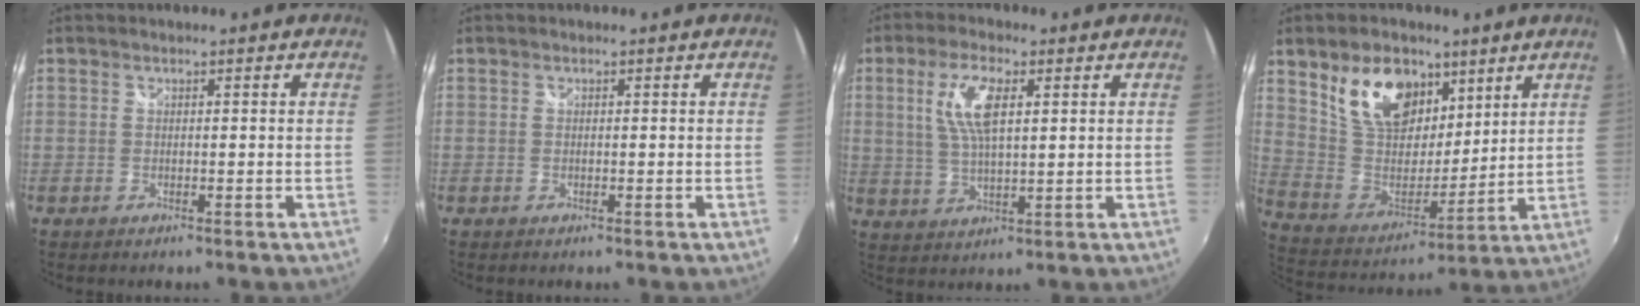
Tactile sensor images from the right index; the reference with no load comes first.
{"total": 0.0}
{"total": 8.4, "force": [2.6, 2.7, 7.5], "torque": [-0.151, 0.005, 0.054]}
{"total": 16.9, "force": [9.2, 10.2, 9.9], "torque": [-0.197, 0.015, 0.181]}